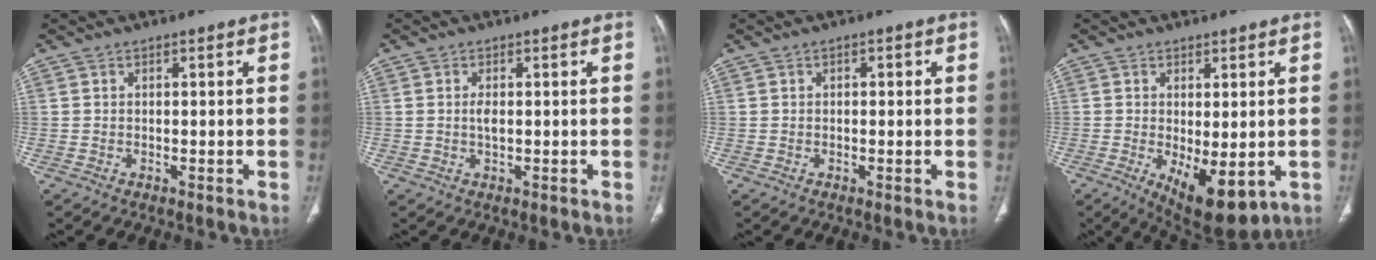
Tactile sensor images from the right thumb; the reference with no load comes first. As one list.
[{"total": 1.7, "force": [0.1, 0.8, 1.5], "torque": [-0.030, -0.001, 0.003]}, {"total": 1.2, "force": [0.3, 0.7, 0.9], "torque": [-0.010, 0.002, 0.002]}, {"total": 10.2, "force": [-2.3, 4.4, 8.9], "torque": [-0.125, -0.019, -0.018]}]